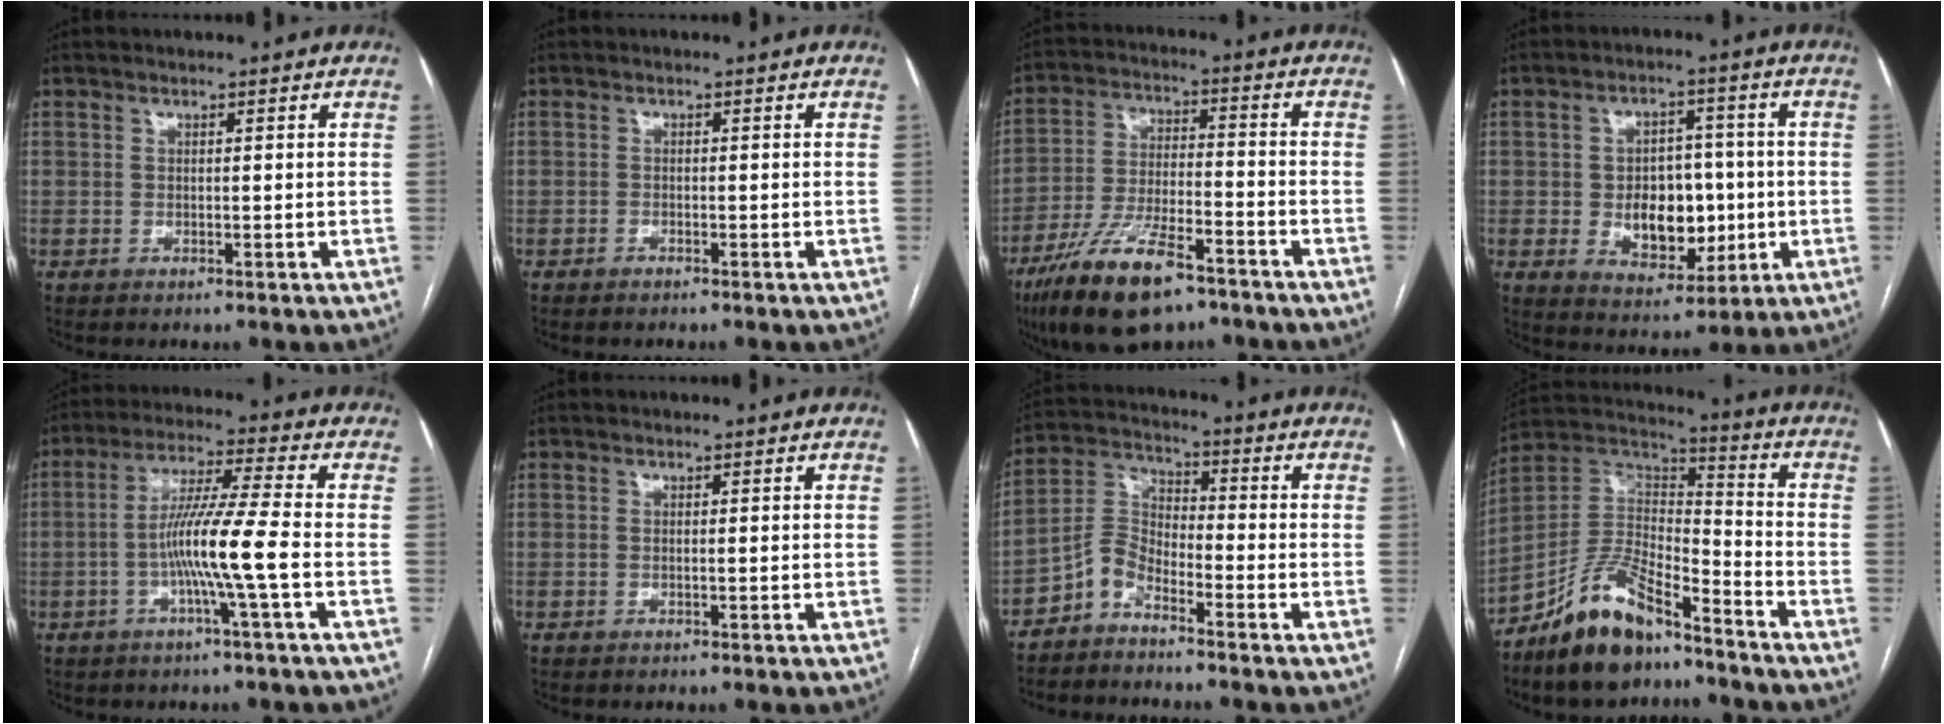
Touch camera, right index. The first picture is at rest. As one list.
[{"total": 0.6, "force": [-0.6, 0.1, 0.2], "torque": [-0.008, -0.001, -0.010]}, {"total": 14.6, "force": [-9.7, 4.0, 10.2], "torque": [-0.201, -0.018, -0.170]}, {"total": 10.8, "force": [-0.9, 7.2, 7.9], "torque": [-0.127, 0.015, 0.000]}, {"total": 9.6, "force": [-2.5, -1.4, 9.2], "torque": [-0.174, 0.002, -0.050]}, {"total": 0.0}, {"total": 5.3, "force": [-4.2, 1.9, 2.5], "torque": [-0.057, 0.006, -0.093]}, {"total": 13.4, "force": [-10.2, 4.2, 7.6], "torque": [-0.145, 0.021, -0.190]}]